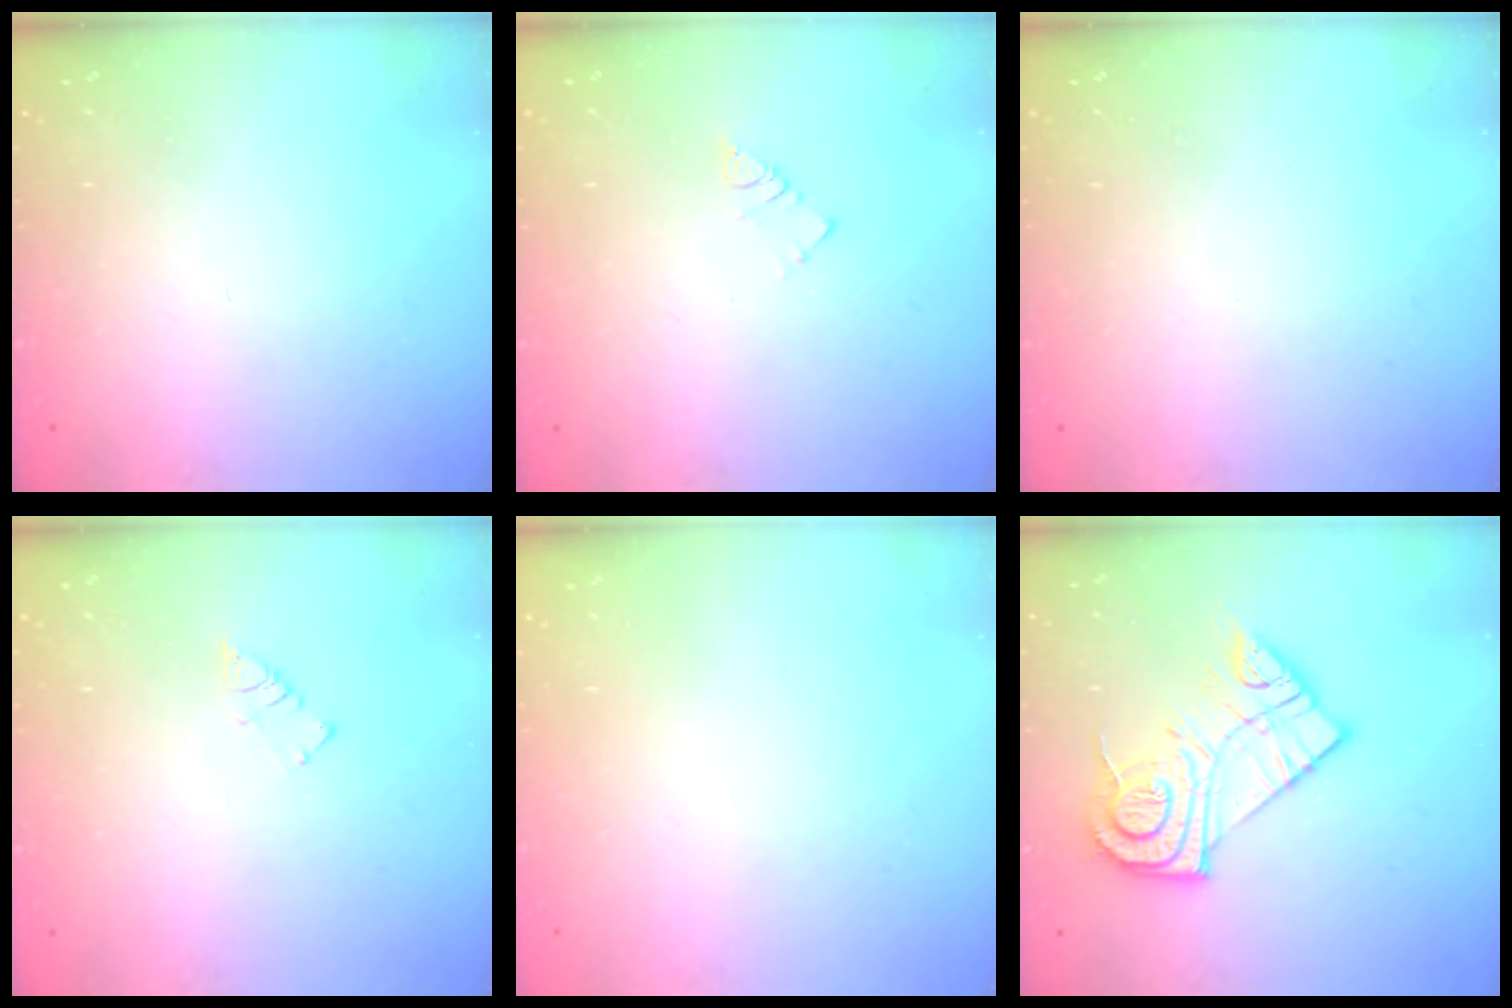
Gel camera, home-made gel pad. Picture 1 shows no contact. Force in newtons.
{"total": 3.2, "press": 3.2, "slide": 0.0}
{"total": 0.0}
{"total": 2.9, "press": 2.9, "slide": 0.4}
{"total": 1.7, "press": 1.6, "slide": 0.1}
{"total": 16.1, "press": 16.1, "slide": 1.5}